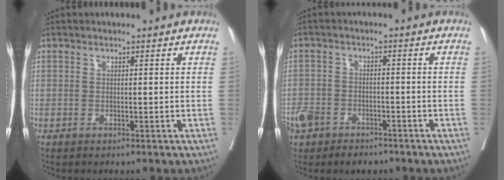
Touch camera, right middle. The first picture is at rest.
{"total": 8.1, "force": [-5.7, 4.9, 3.0], "torque": [-0.073, 0.007, -0.090]}